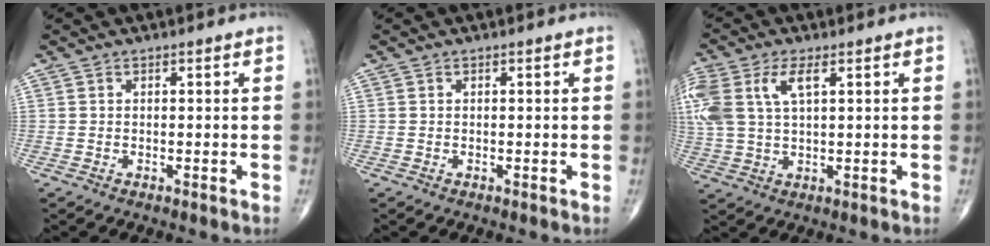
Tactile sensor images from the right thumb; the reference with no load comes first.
{"total": 0.0}
{"total": 13.6, "force": [4.4, 7.0, 10.8], "torque": [-0.276, 0.011, 0.087]}